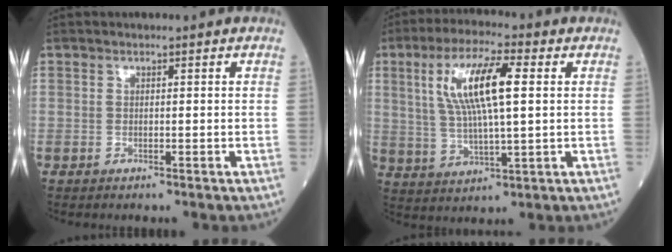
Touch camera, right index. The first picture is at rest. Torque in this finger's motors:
{"motor_torque": [1.54, 0.60, 0.37, 0.21]}